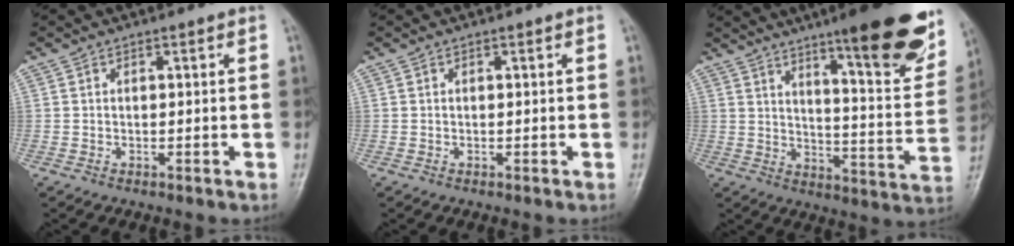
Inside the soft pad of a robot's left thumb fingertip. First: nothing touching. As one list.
[{"total": 0.0}, {"total": 21.9, "force": [13.9, 3.9, 16.5], "torque": [-0.193, -0.071, 0.199]}]